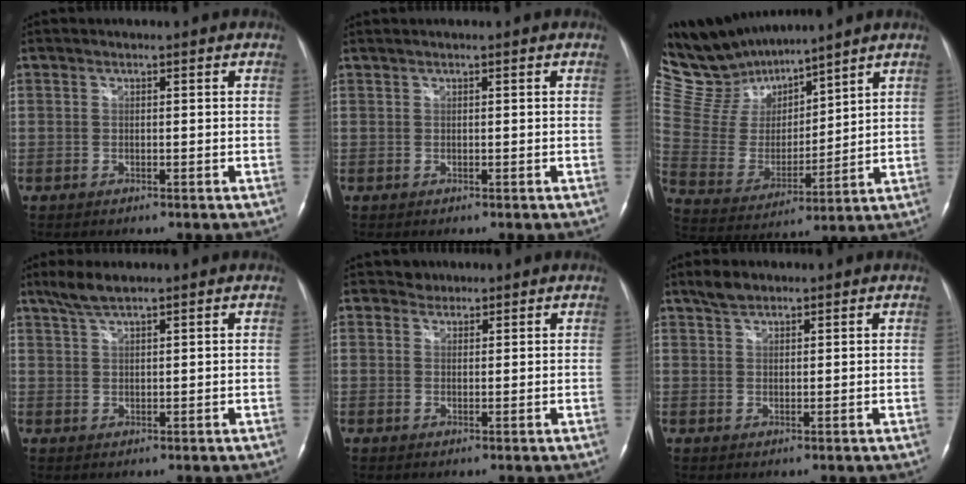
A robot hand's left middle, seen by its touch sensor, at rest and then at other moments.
{"total": 0.0}
{"total": 13.1, "force": [12.5, 3.1, 2.8], "torque": [-0.081, 0.012, 0.260]}
{"total": 3.5, "force": [2.8, 0.4, 2.0], "torque": [-0.049, 0.009, 0.059]}
{"total": 1.8, "force": [1.2, 1.3, -0.4], "torque": [0.013, 0.004, 0.012]}
{"total": 2.8, "force": [2.3, 1.3, 1.2], "torque": [-0.026, 0.009, 0.041]}